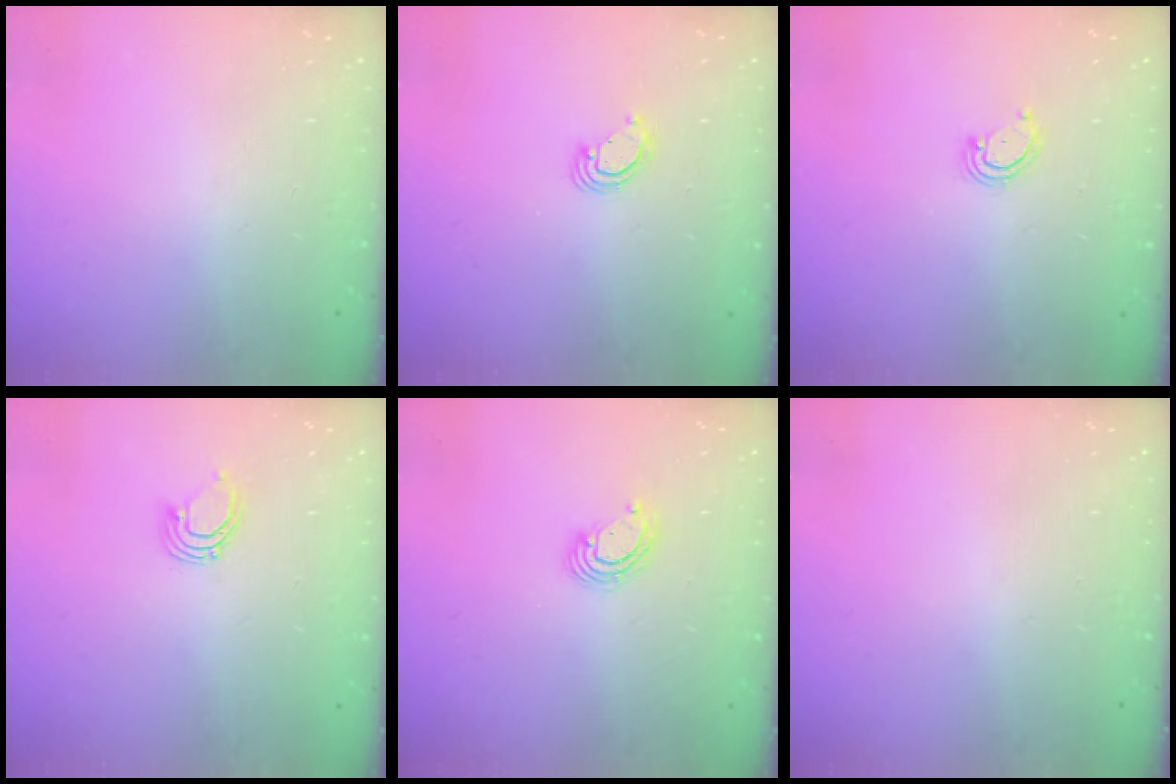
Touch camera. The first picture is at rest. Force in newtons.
{"total": 3.7, "press": 3.6, "slide": 0.2}
{"total": 3.1, "press": 3.1, "slide": 0.4}
{"total": 2.7, "press": 2.7, "slide": 0.2}
{"total": 4.0, "press": 3.9, "slide": 0.3}
{"total": 0.0}